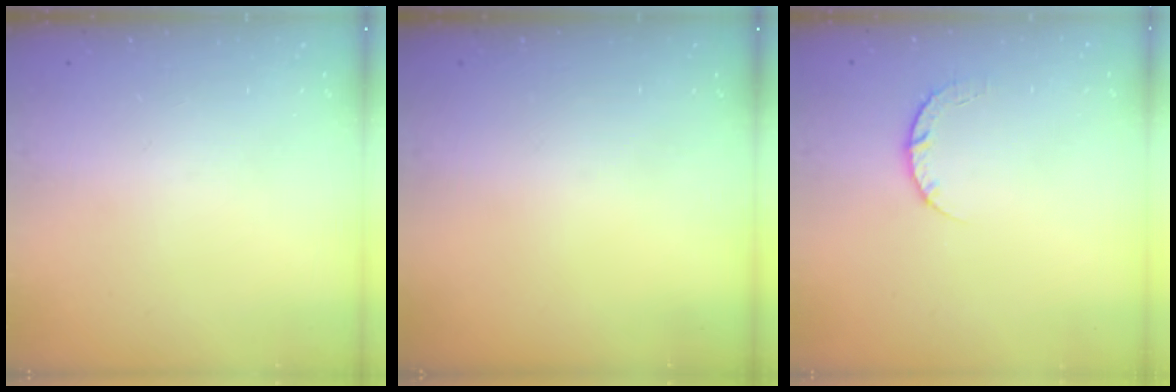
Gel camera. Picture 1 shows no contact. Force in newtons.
{"total": 0.0}
{"total": 4.8, "press": 4.8, "slide": 0.6}